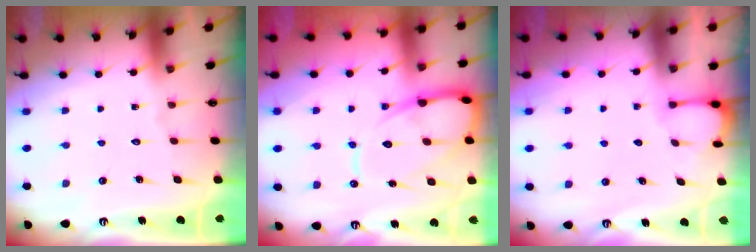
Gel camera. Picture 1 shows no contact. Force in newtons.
{"total": 12.5, "press": 12.4, "slide": 1.3}
{"total": 1.7, "press": 1.7, "slide": 0.1}